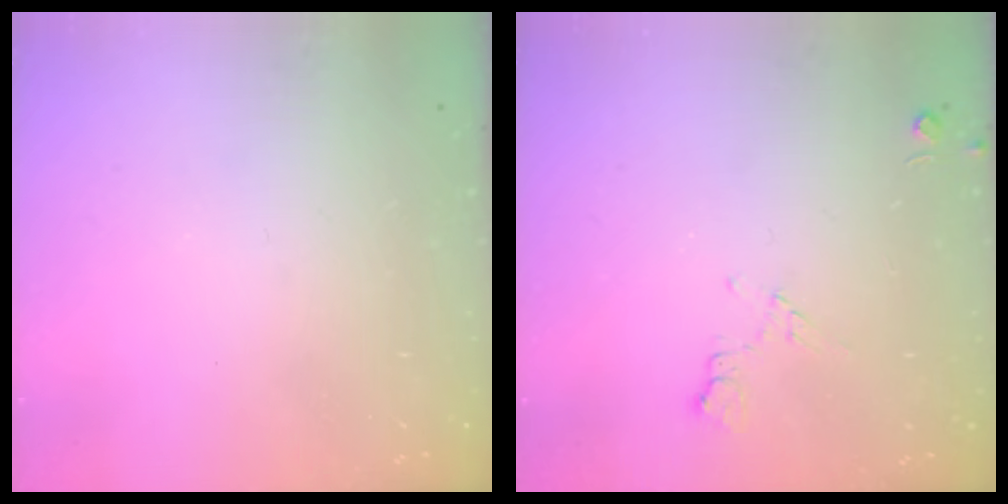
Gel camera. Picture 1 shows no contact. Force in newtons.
{"total": 6.3, "press": 6.2, "slide": 0.8}